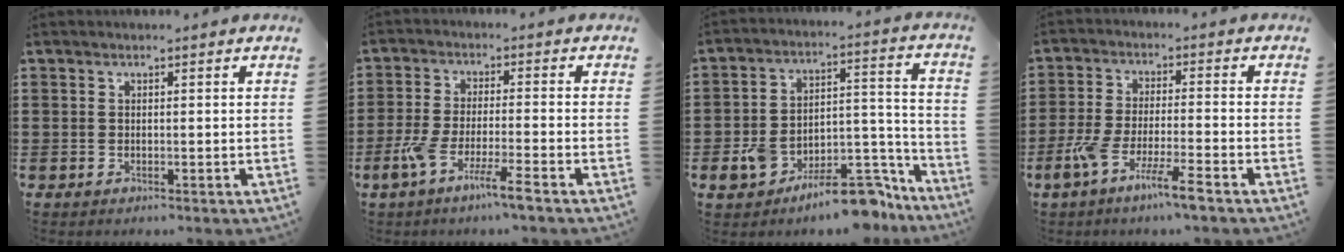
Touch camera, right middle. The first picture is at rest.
{"total": 6.5, "force": [-4.3, 0.1, 4.8], "torque": [-0.104, -0.015, -0.082]}
{"total": 12.0, "force": [-9.5, 4.0, 6.2], "torque": [-0.096, 0.051, -0.174]}
{"total": 7.3, "force": [-5.0, 0.4, 5.3], "torque": [-0.117, -0.015, -0.097]}